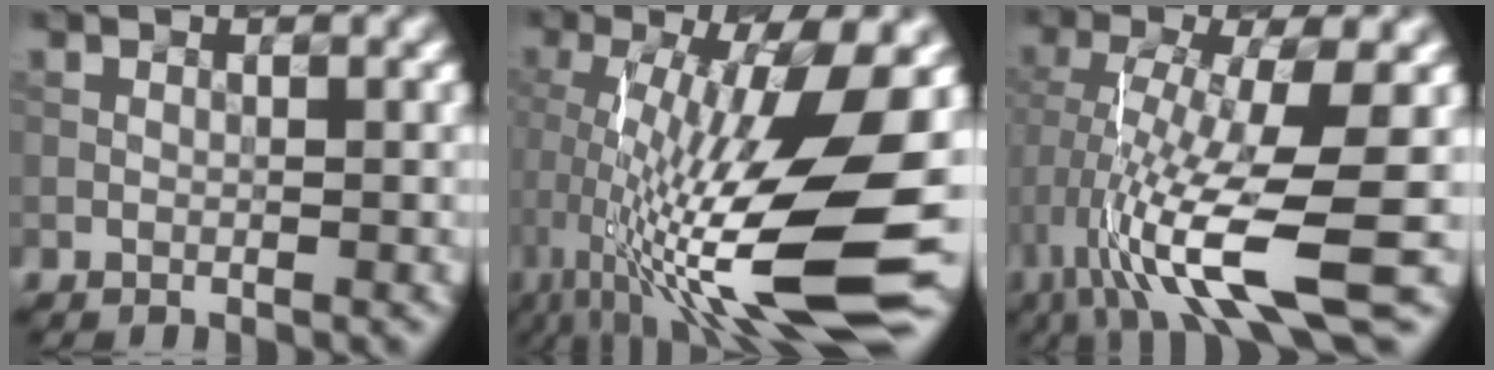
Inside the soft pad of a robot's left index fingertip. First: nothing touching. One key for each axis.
{"total": 15.1, "fx": -2.3, "fy": 3.8, "fz": 14.5, "tx": -0.258, "ty": -0.006, "tz": -0.035}
{"total": 11.1, "fx": -3.9, "fy": 2.3, "fz": 10.1, "tx": -0.195, "ty": -0.001, "tz": -0.066}